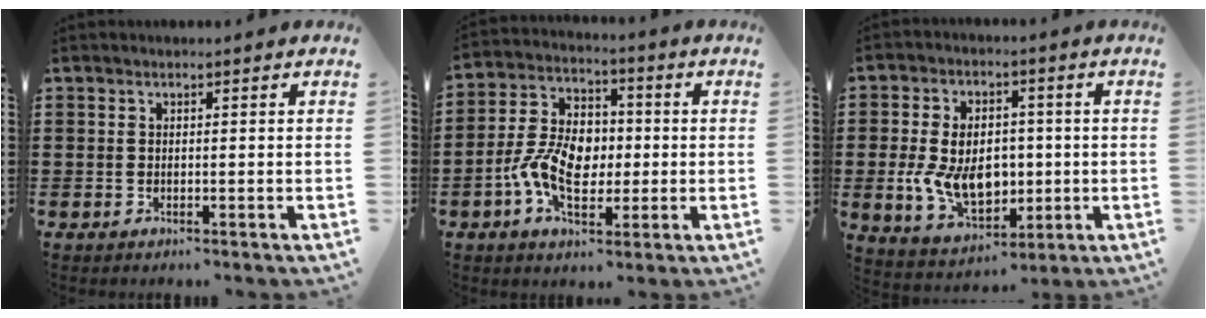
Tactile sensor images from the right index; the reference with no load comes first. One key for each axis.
{"total": 9.0, "fx": -1.5, "fy": 6.2, "fz": 6.4, "tx": -0.139, "ty": 0.008, "tz": -0.032}
{"total": 9.7, "fx": -0.5, "fy": 6.8, "fz": 6.9, "tx": -0.147, "ty": 0.004, "tz": -0.012}